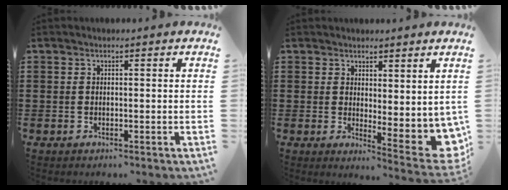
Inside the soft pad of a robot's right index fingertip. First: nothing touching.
{"total": 2.8, "force": [2.3, 1.2, 1.1], "torque": [-0.028, -0.024, 0.041]}